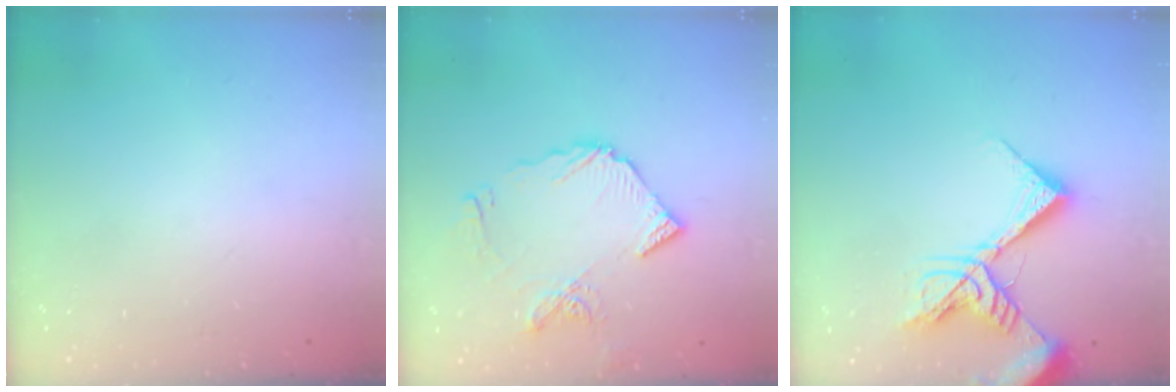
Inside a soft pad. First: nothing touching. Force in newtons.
{"total": 10.6, "press": 10.5, "slide": 1.2}
{"total": 13.4, "press": 13.3, "slide": 1.8}